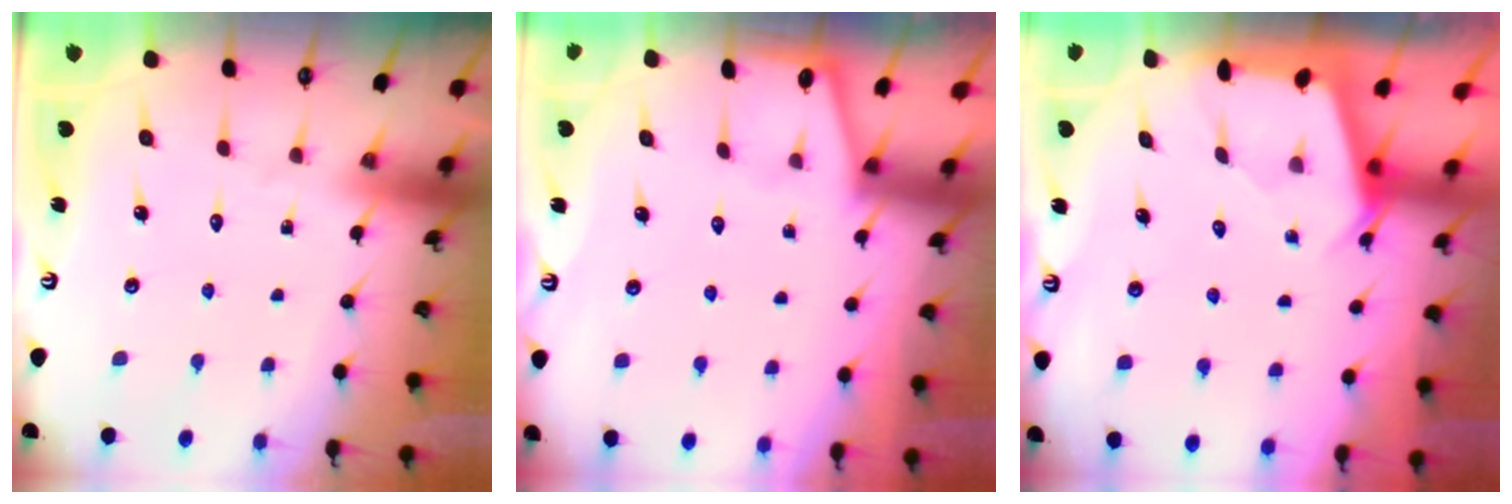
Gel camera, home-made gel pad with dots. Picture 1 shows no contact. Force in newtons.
{"total": 0.0}
{"total": 2.4, "press": 2.4, "slide": 0.2}